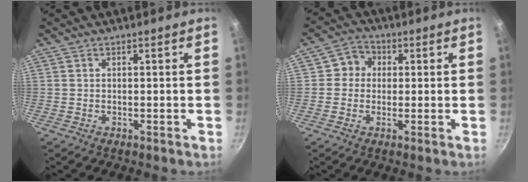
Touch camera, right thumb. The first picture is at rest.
{"total": 4.9, "force": [0.6, 4.6, 1.6], "torque": [0.009, 0.008, -0.004]}